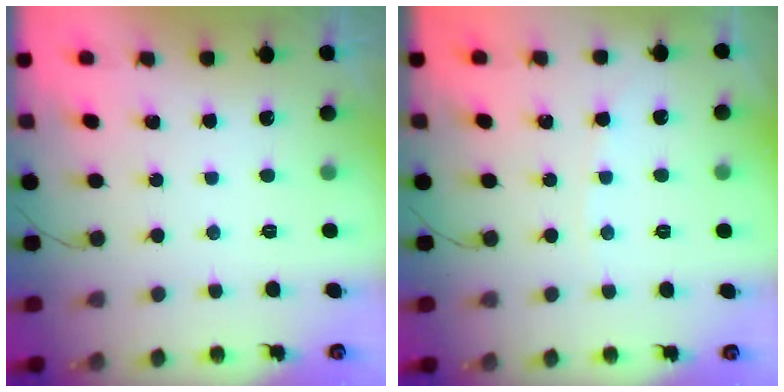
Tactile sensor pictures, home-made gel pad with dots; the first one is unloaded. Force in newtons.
{"total": 1.8, "press": 1.8, "slide": 0.3}